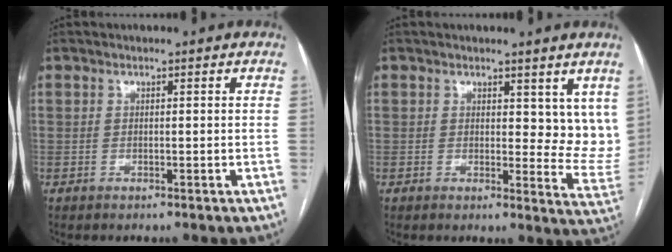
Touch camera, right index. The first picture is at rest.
{"total": 7.0, "force": [4.3, 3.5, 4.3], "torque": [-0.042, -0.027, 0.047]}